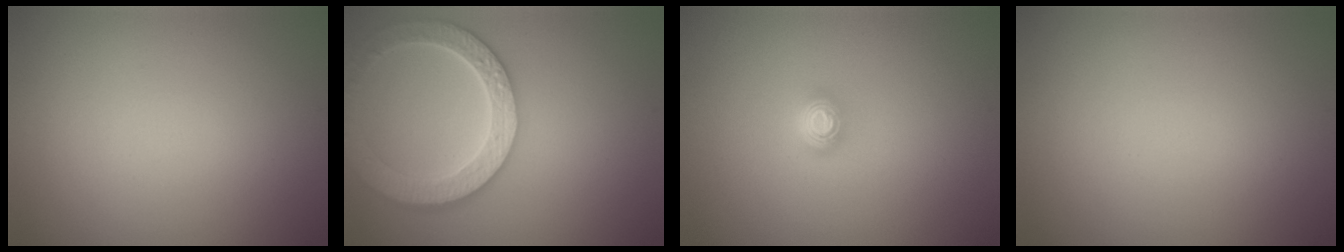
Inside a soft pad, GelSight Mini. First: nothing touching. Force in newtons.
{"total": 5.9, "press": 5.3, "slide": 2.8}
{"total": 1.6, "press": 1.2, "slide": 1.1}
{"total": 0.0}